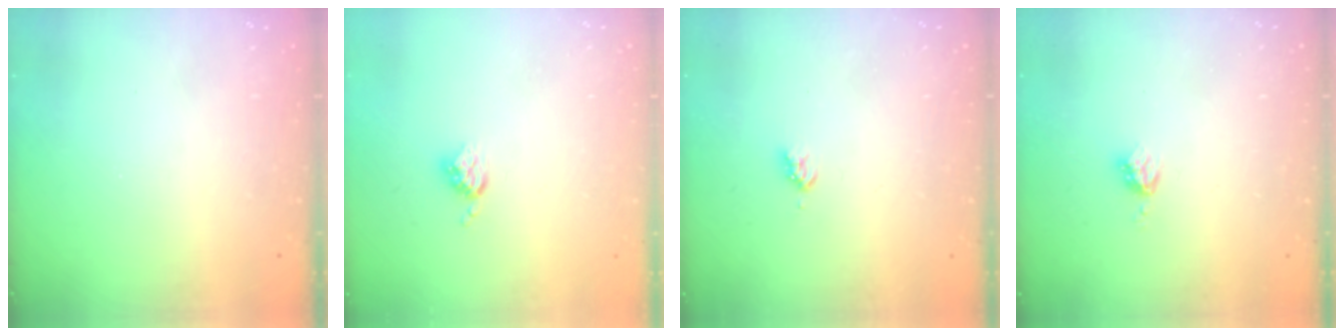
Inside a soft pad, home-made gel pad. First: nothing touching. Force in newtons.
{"total": 3.6, "press": 3.6, "slide": 0.4}
{"total": 3.0, "press": 3.0, "slide": 0.4}
{"total": 3.4, "press": 3.4, "slide": 0.4}